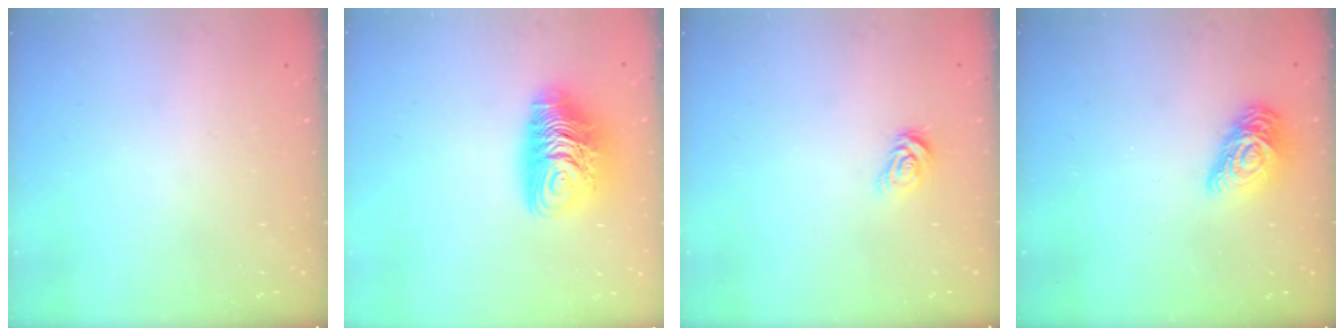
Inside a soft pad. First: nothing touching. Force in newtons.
{"total": 11.8, "press": 11.7, "slide": 1.1}
{"total": 6.2, "press": 6.2, "slide": 0.5}
{"total": 11.5, "press": 11.5, "slide": 0.4}